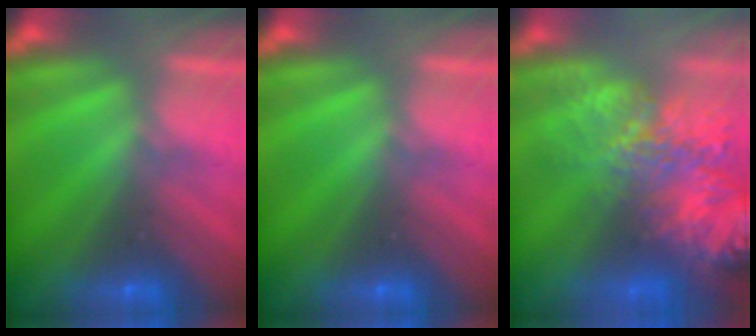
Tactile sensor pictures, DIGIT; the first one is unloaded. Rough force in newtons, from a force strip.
{"total": 0.0}
{"total": 9.1}